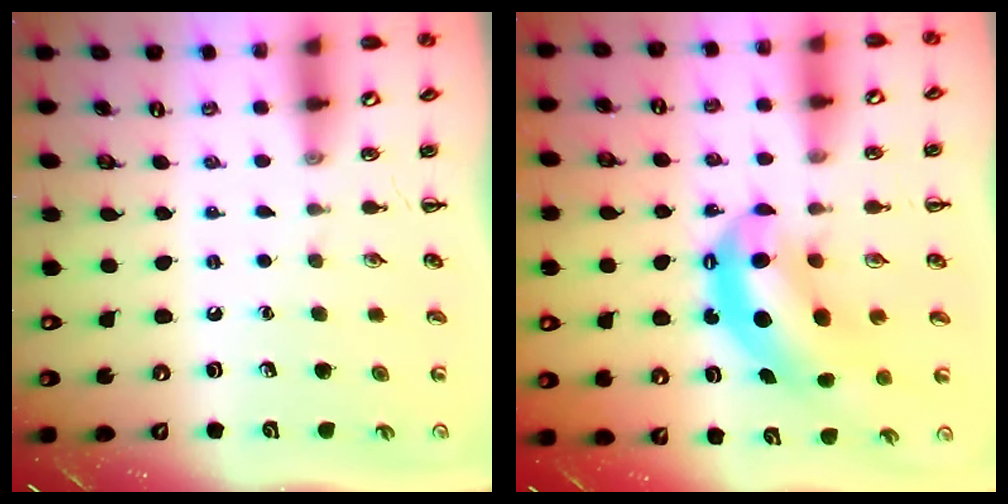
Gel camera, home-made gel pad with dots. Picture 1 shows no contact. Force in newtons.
{"total": 10.1, "press": 9.7, "slide": 2.7}